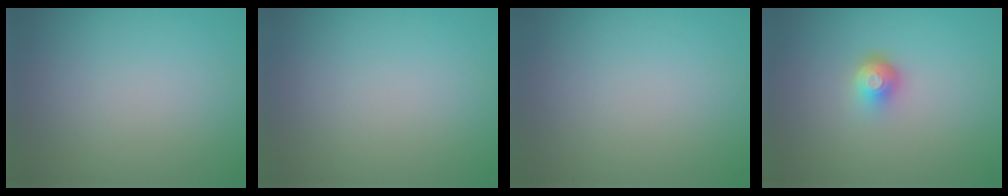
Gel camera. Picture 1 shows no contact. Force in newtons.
{"total": 0.0}
{"total": 0.0}
{"total": 2.3, "press": 1.4, "slide": 1.8}